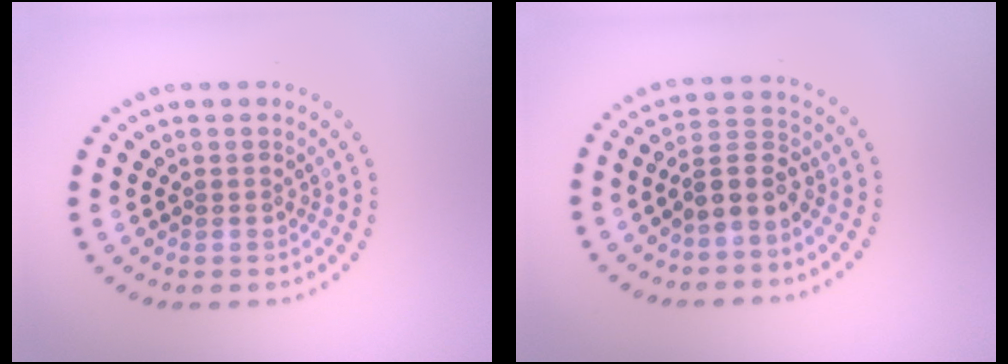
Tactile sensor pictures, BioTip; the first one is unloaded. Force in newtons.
{"total": 3.4, "press": 3.0, "slide": 1.5}